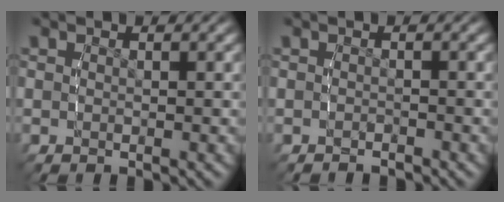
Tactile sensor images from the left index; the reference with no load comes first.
{"total": 1.1, "force": [-1.1, -0.2, -0.1], "torque": [-0.001, -0.002, -0.016]}